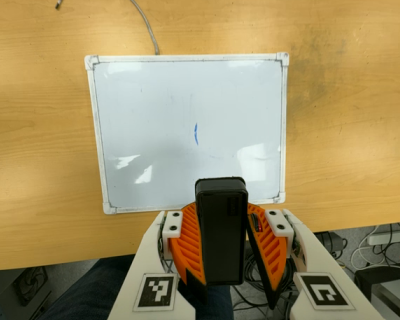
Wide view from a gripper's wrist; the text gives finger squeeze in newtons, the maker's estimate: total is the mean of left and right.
{"total": 8.0, "left": 8.6, "right": 7.5}